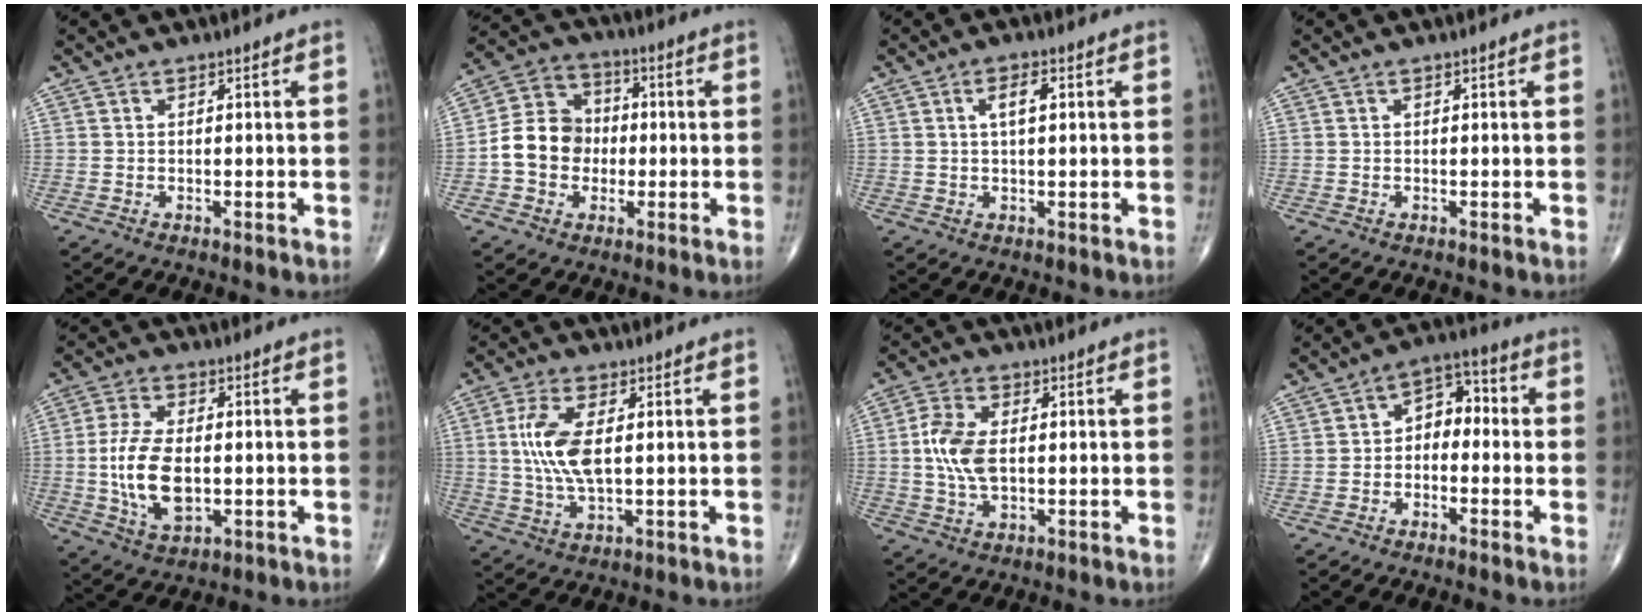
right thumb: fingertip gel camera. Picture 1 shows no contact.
{"total": 10.8, "force": [-1.4, 9.2, 5.4], "torque": [-0.073, 0.033, -0.036]}
{"total": 3.5, "force": [0.9, 1.2, 3.1], "torque": [-0.054, 0.006, 0.014]}
{"total": 0.0}
{"total": 11.5, "force": [-0.9, 6.1, 9.7], "torque": [-0.186, -0.004, -0.012]}
{"total": 9.0, "force": [1.2, 3.6, 8.2], "torque": [-0.181, -0.005, 0.027]}
{"total": 7.9, "force": [0.4, 4.3, 6.6], "torque": [-0.142, 0.001, 0.007]}
{"total": 6.4, "force": [-0.8, 4.5, 4.5], "torque": [-0.040, 0.038, -0.032]}